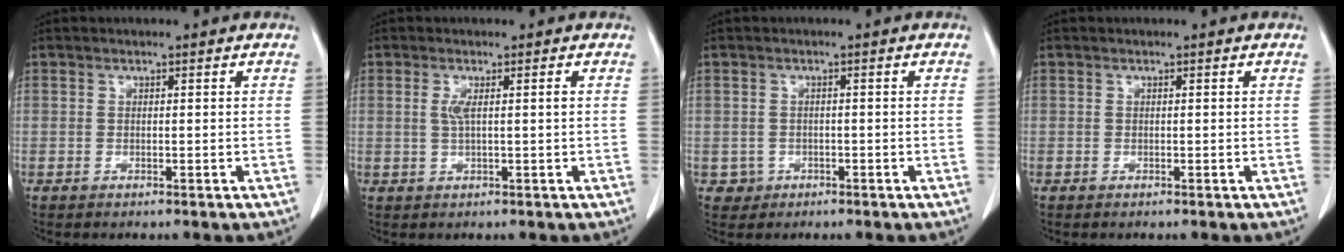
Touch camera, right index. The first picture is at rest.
{"total": 2.3, "force": [0.3, -0.1, 2.3], "torque": [-0.048, 0.003, 0.007]}
{"total": 2.0, "force": [-0.8, 1.8, 0.0], "torque": [0.004, 0.009, -0.011]}
{"total": 0.0}